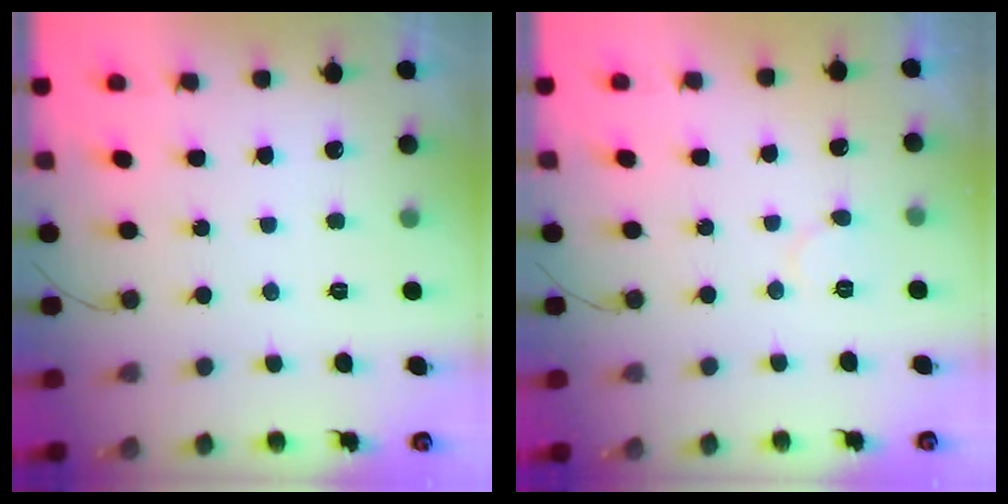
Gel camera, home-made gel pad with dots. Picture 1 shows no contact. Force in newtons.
{"total": 4.1, "press": 4.1, "slide": 0.5}